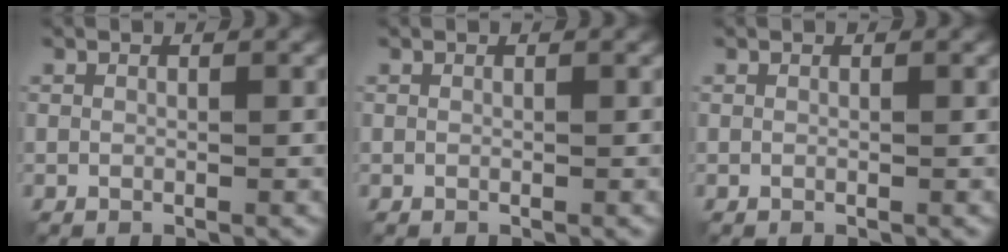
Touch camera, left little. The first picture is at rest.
{"total": 0.0}
{"total": 0.0}